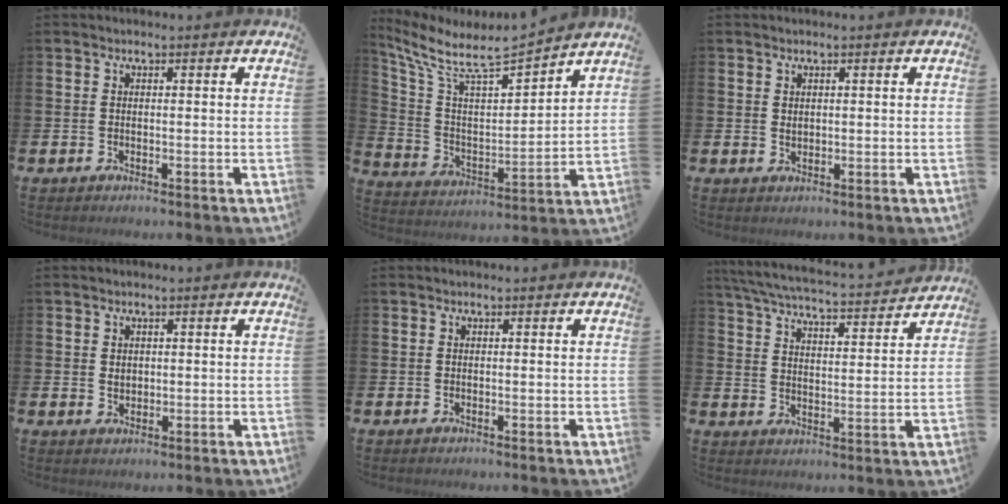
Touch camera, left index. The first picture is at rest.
{"total": 7.9, "force": [7.2, 1.2, 2.9], "torque": [-0.102, -0.057, 0.119]}
{"total": 1.0, "force": [0.7, 0.5, 0.3], "torque": [0.003, -0.001, 0.011]}
{"total": 1.3, "force": [0.7, 0.9, 0.5], "torque": [-0.001, 0.003, 0.011]}
{"total": 0.0}
{"total": 6.3, "force": [6.0, 0.5, 1.7], "torque": [-0.065, -0.045, 0.103]}